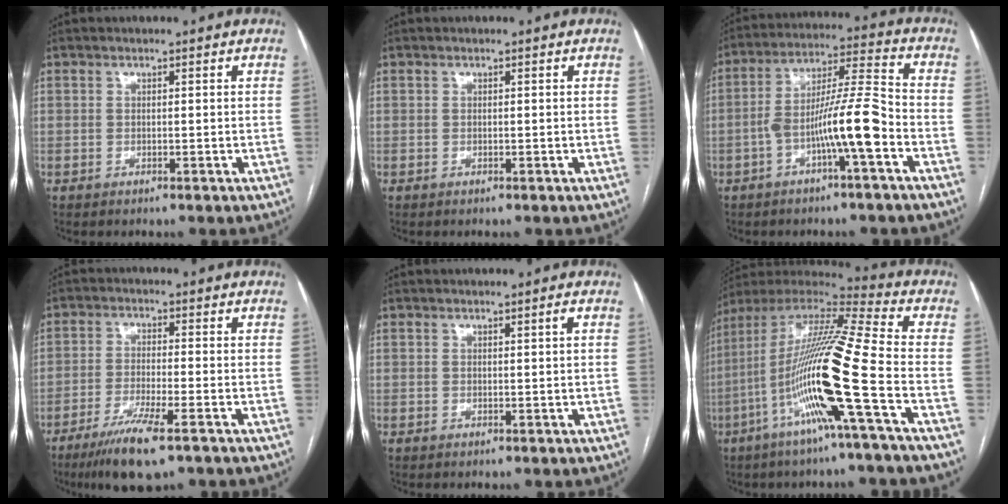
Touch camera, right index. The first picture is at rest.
{"total": 0.0}
{"total": 10.8, "force": [-4.1, 0.4, 10.0], "torque": [-0.185, 0.023, -0.071]}
{"total": 8.4, "force": [-5.3, 0.7, 6.4], "torque": [-0.120, -0.022, -0.091]}
{"total": 0.7, "force": [0.4, -0.2, 0.6], "torque": [-0.011, -0.003, 0.006]}
{"total": 19.3, "force": [-6.1, -0.7, 18.3], "torque": [-0.362, -0.008, -0.129]}